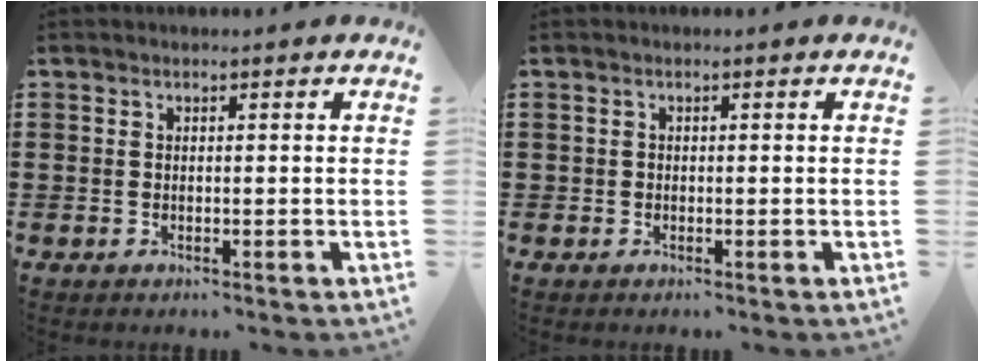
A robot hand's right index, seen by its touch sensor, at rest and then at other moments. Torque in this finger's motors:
{"motor_torque": [0.00, 0.05, -0.02, 0.01]}